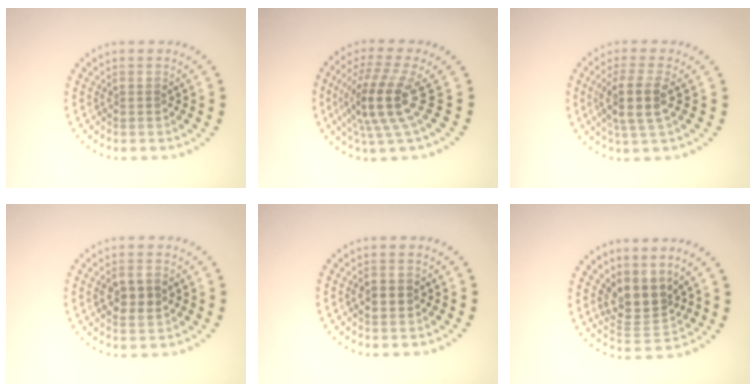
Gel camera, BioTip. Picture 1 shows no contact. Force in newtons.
{"total": 5.2, "press": 3.8, "slide": 3.5}
{"total": 3.4, "press": 2.9, "slide": 1.7}
{"total": 2.7, "press": 2.7, "slide": 0.4}
{"total": 2.1, "press": 2.1, "slide": 0.2}
{"total": 3.6, "press": 2.7, "slide": 2.3}